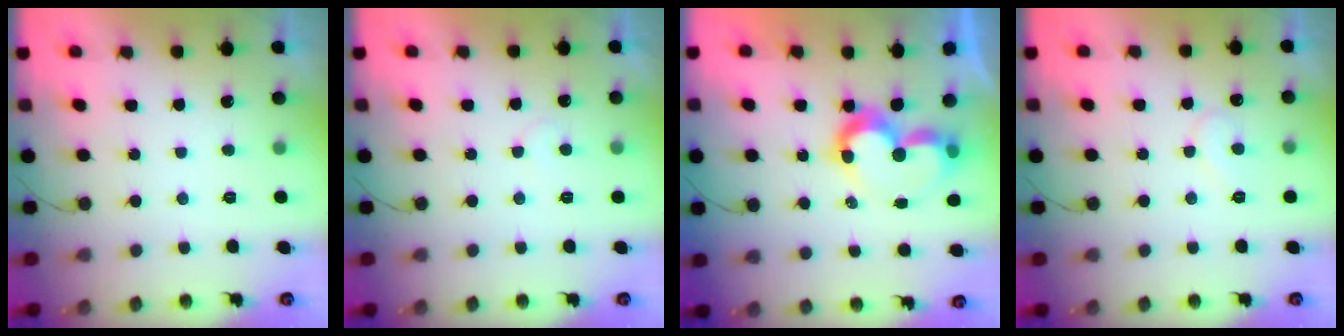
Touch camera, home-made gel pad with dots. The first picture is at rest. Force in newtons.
{"total": 5.4, "press": 5.4, "slide": 0.3}
{"total": 9.4, "press": 9.4, "slide": 0.9}
{"total": 5.5, "press": 5.5, "slide": 0.5}